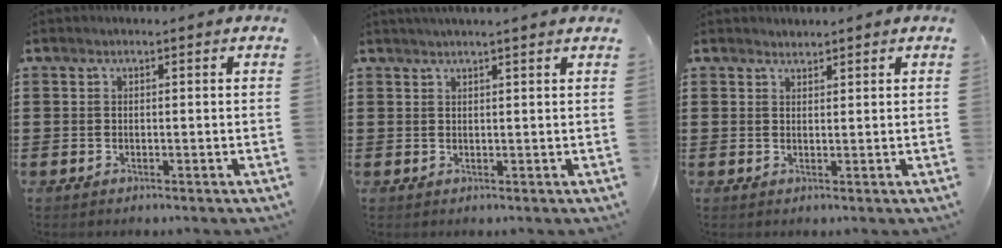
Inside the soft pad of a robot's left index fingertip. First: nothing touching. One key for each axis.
{"total": 1.5, "fx": 1.4, "fy": -0.3, "fz": 0.5, "tx": -0.010, "ty": 0.001, "tz": 0.026}
{"total": 1.3, "fx": 1.2, "fy": 0.2, "fz": -0.2, "tx": 0.002, "ty": 0.001, "tz": 0.025}